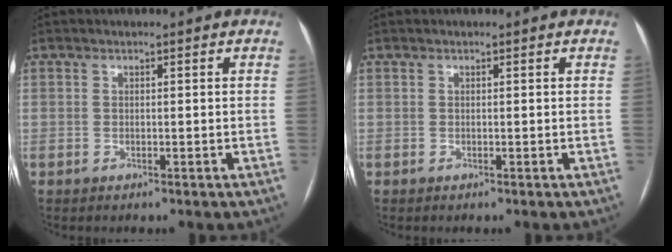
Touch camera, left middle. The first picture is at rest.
{"total": 0.0}